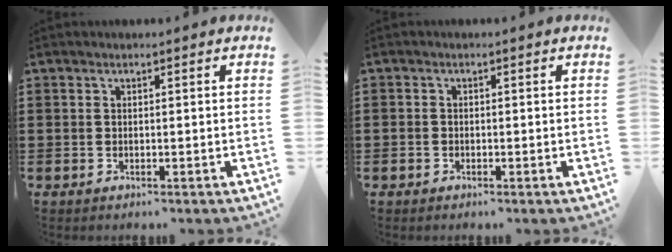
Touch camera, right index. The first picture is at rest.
{"total": 0.9, "force": [-0.7, 0.5, 0.1], "torque": [-0.003, 0.000, -0.015]}